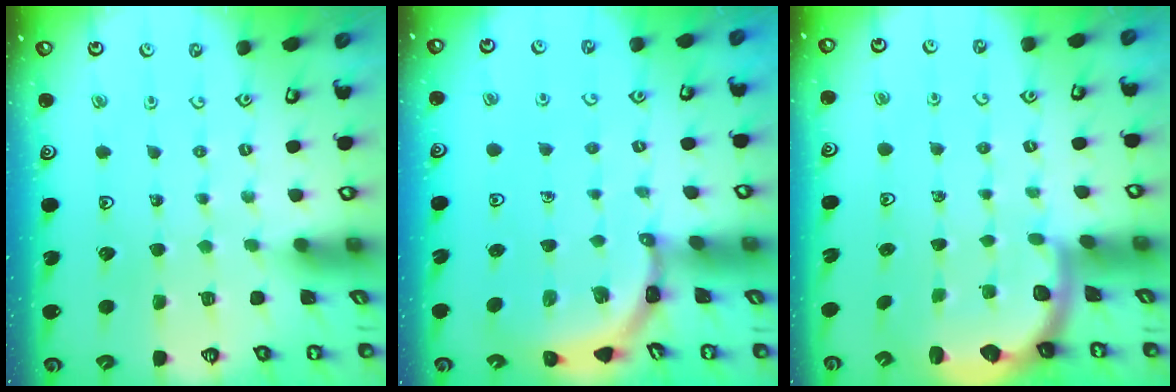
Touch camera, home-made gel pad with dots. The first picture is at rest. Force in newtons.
{"total": 3.6, "press": 3.6, "slide": 0.2}
{"total": 2.2, "press": 2.1, "slide": 0.7}